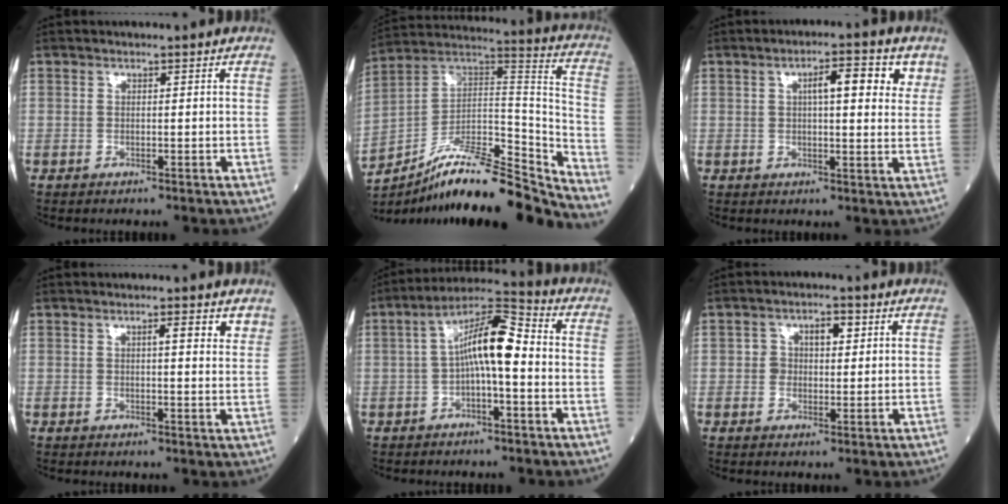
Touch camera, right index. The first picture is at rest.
{"total": 21.7, "force": [-18.7, 1.8, 10.8], "torque": [-0.162, 0.034, -0.315]}
{"total": 7.4, "force": [3.0, 1.9, 6.5], "torque": [-0.090, 0.010, 0.037]}
{"total": 3.2, "force": [2.0, 0.4, 2.5], "torque": [-0.032, -0.004, 0.025]}
{"total": 9.6, "force": [-0.3, 2.1, 9.4], "torque": [-0.163, 0.033, -0.011]}
{"total": 4.2, "force": [1.2, 2.7, 2.9], "torque": [-0.043, 0.014, 0.021]}